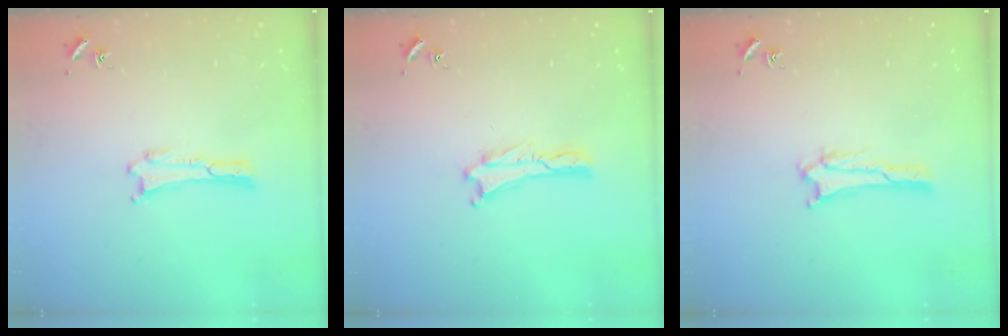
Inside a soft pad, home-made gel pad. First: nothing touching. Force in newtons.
{"total": 0.0}
{"total": 0.8, "press": 0.8, "slide": 0.1}